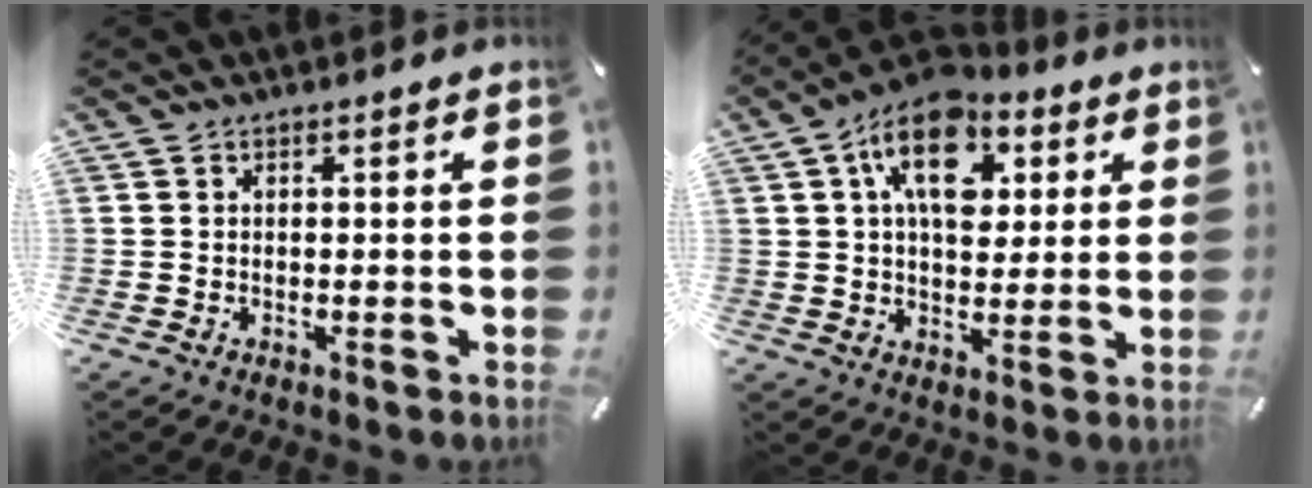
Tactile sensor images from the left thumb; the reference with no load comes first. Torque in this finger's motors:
{"motor_torque": [1.02, 2.13, 2.01, -0.75, 0.45]}